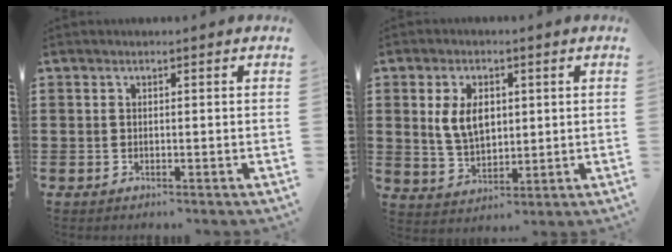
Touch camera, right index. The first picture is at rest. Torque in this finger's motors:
{"motor_torque": [0.15, 0.07, 0.57, 0.13]}